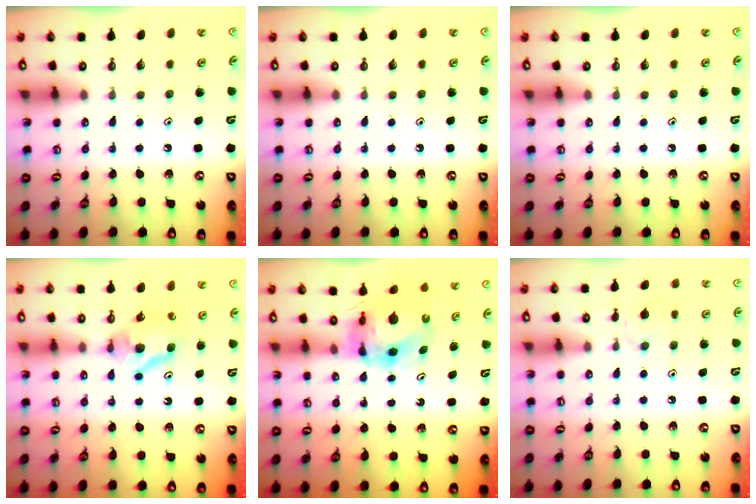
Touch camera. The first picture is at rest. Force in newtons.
{"total": 0.0}
{"total": 0.0}
{"total": 8.3, "press": 8.3, "slide": 0.3}
{"total": 6.7, "press": 6.7, "slide": 0.7}
{"total": 5.0, "press": 5.0, "slide": 0.8}